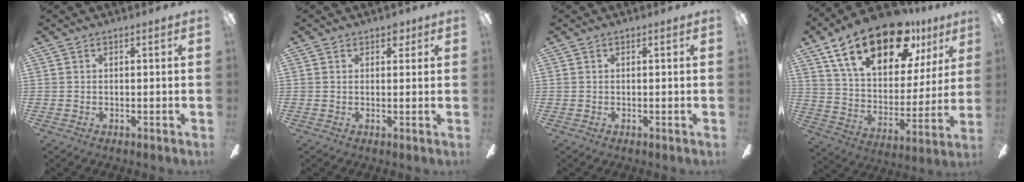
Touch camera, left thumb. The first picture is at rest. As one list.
[{"total": 2.4, "force": [1.4, 1.5, 1.2], "torque": [-0.007, -0.001, 0.022]}, {"total": 0.0}, {"total": 24.4, "force": [14.6, 11.6, 15.8], "torque": [-0.265, -0.075, 0.250]}]